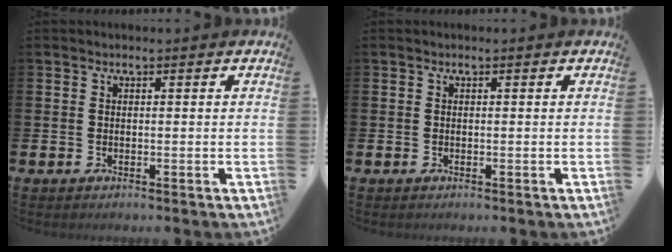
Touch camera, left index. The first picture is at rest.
{"total": 0.0}